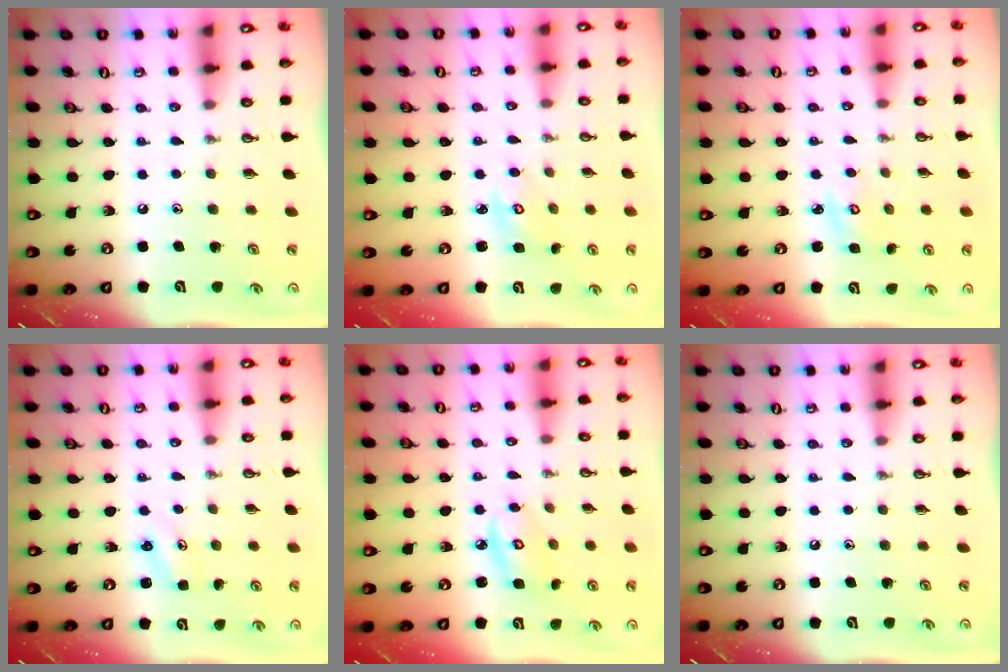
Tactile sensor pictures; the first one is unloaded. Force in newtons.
{"total": 3.4, "press": 3.4, "slide": 0.3}
{"total": 3.7, "press": 3.7, "slide": 0.4}
{"total": 2.5, "press": 2.5, "slide": 0.3}
{"total": 5.8, "press": 5.8, "slide": 0.4}
{"total": 0.0}